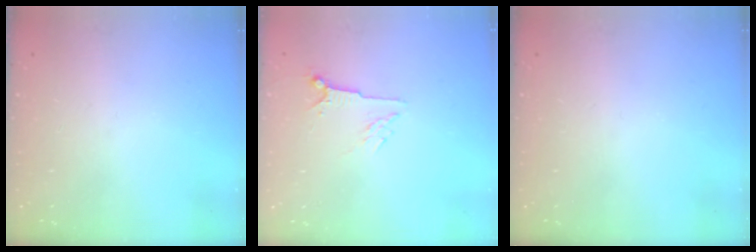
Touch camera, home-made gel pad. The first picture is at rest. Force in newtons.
{"total": 4.1, "press": 4.0, "slide": 0.5}
{"total": 0.0}